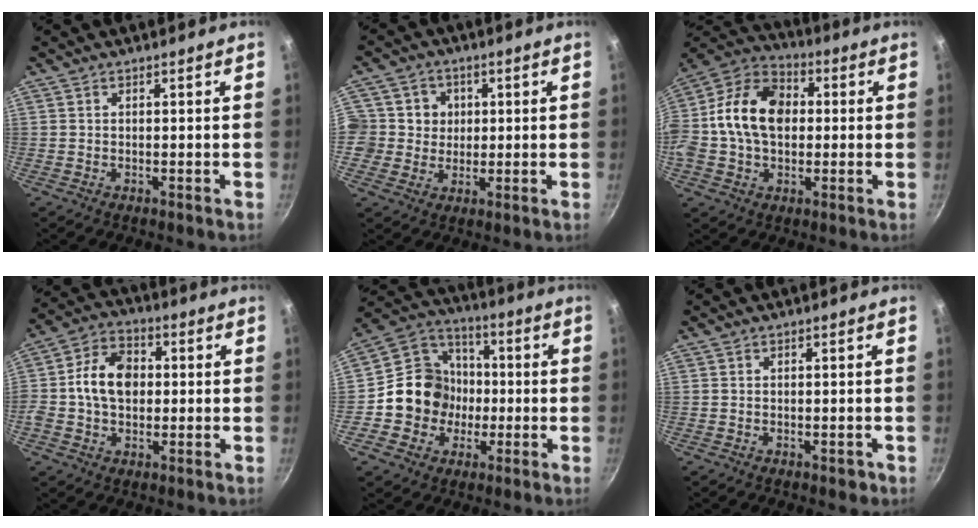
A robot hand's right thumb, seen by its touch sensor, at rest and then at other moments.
{"total": 7.5, "force": [1.0, 7.3, 1.2], "torque": [0.023, 0.005, 0.005]}
{"total": 17.3, "force": [0.8, 12.5, 12.0], "torque": [-0.188, 0.033, -0.005]}
{"total": 11.0, "force": [0.3, 8.1, 7.4], "torque": [-0.107, 0.021, -0.013]}
{"total": 13.7, "force": [-1.9, 12.6, 5.1], "torque": [-0.051, 0.034, -0.048]}
{"total": 1.3, "force": [-0.6, 0.7, 0.8], "torque": [-0.007, 0.007, -0.003]}